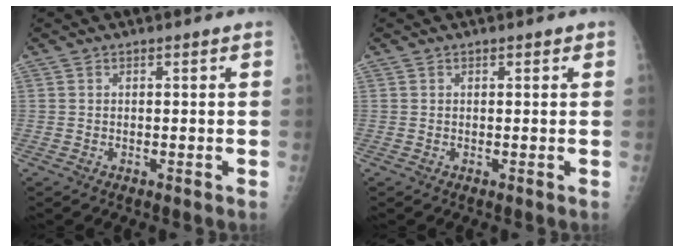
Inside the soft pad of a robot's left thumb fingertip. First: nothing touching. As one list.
[{"total": 0.7, "force": [0.5, 0.4, 0.4], "torque": [-0.002, -0.001, 0.003]}]